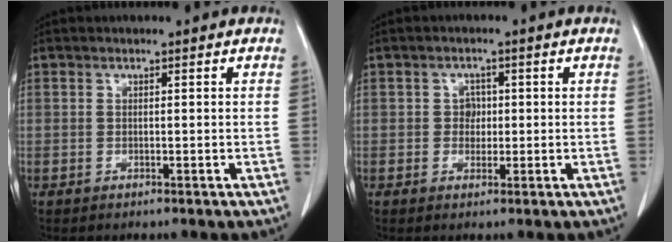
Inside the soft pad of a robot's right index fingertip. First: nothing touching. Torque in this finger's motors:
{"motor_torque": [0.09, -0.03, 0.02, 0.01]}